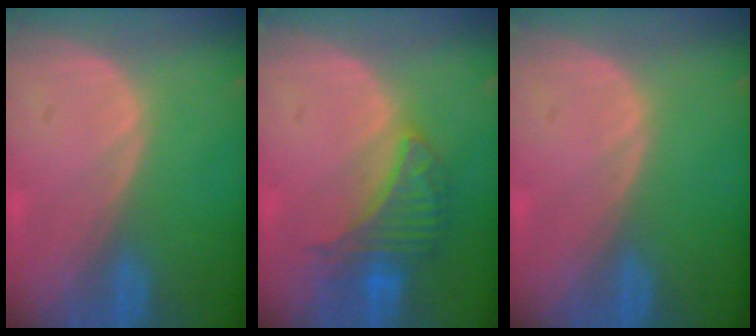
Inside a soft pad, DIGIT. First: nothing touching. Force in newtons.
{"total": 6.6, "press": 6.4, "slide": 1.6}
{"total": 0.0}